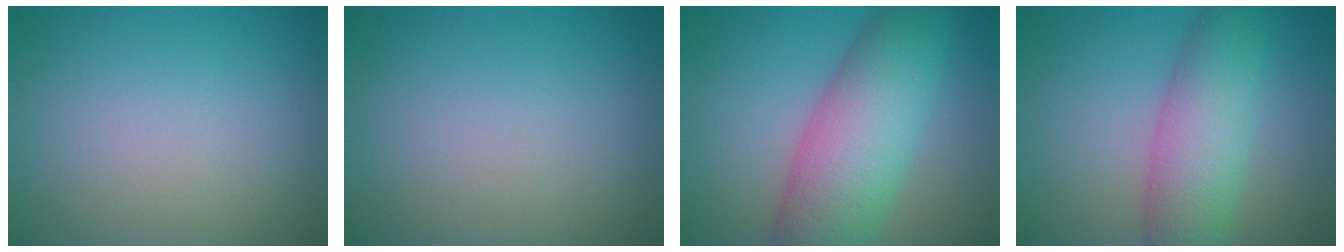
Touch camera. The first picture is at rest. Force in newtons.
{"total": 0.0}
{"total": 9.0, "press": 9.0, "slide": 0.2}
{"total": 6.1, "press": 6.1, "slide": 0.2}